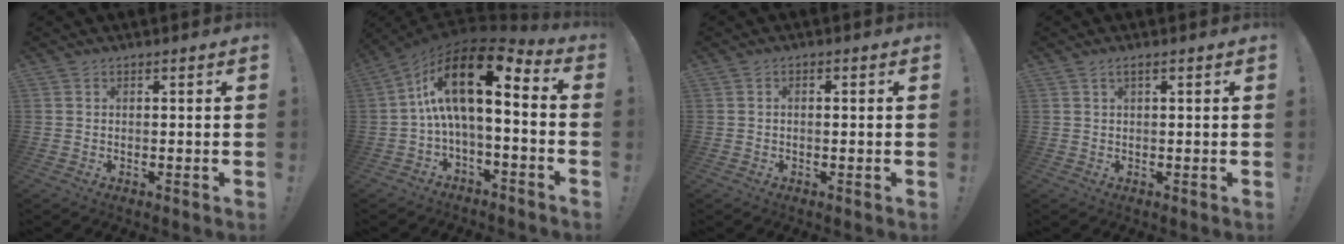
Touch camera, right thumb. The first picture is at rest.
{"total": 16.5, "force": [3.4, 6.0, 15.0], "torque": [-0.267, -0.025, 0.056]}
{"total": 0.9, "force": [-0.5, 0.3, 0.7], "torque": [-0.010, 0.002, -0.009]}
{"total": 1.3, "force": [0.4, 0.2, 1.2], "torque": [-0.021, -0.001, 0.006]}